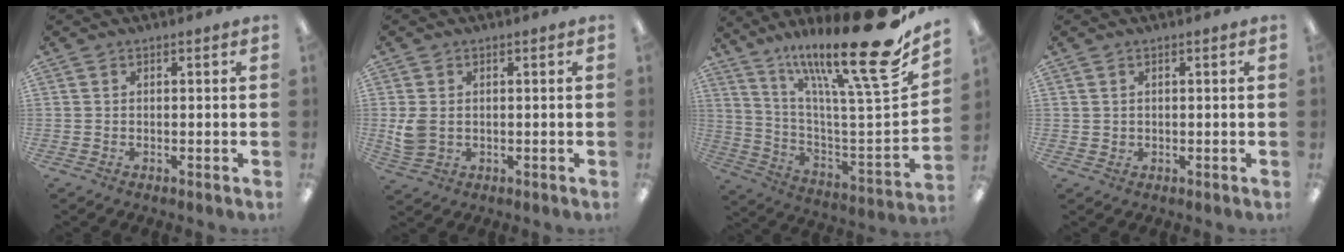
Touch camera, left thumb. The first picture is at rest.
{"total": 4.4, "force": [0.5, 3.3, 2.8], "torque": [-0.057, -0.002, 0.008]}
{"total": 25.6, "force": [17.4, 4.1, 18.3], "torque": [-0.275, -0.125, 0.273]}
{"total": 1.2, "force": [0.7, 1.0, 0.1], "torque": [-0.003, 0.002, 0.012]}